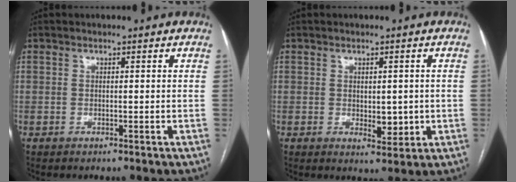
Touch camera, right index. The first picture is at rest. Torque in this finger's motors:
{"motor_torque": [0.07, 0.13, 0.09, 0.02]}